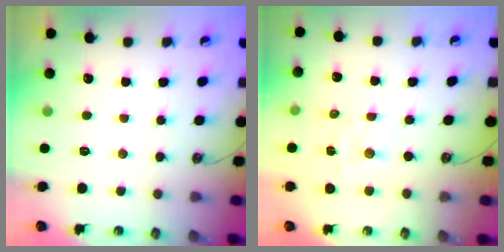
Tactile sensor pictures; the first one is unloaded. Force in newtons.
{"total": 2.3, "press": 2.3, "slide": 0.5}